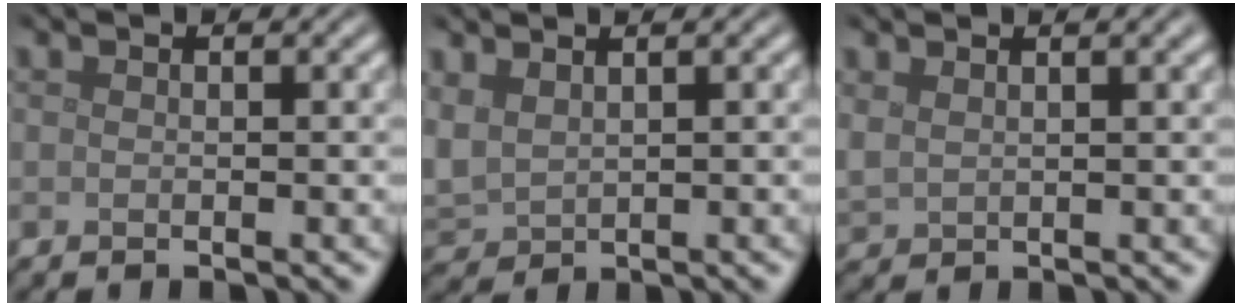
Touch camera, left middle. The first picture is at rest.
{"total": 2.5, "force": [1.2, 1.6, 1.5], "torque": [-0.049, 0.003, 0.031]}
{"total": 2.8, "force": [2.0, 1.0, 1.7], "torque": [-0.035, 0.006, 0.040]}